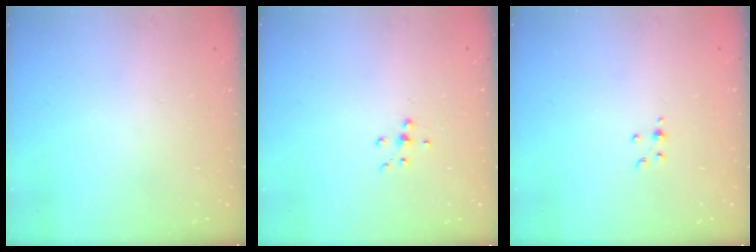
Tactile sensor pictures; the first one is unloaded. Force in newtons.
{"total": 6.2, "press": 6.2, "slide": 0.7}
{"total": 2.4, "press": 2.4, "slide": 0.3}